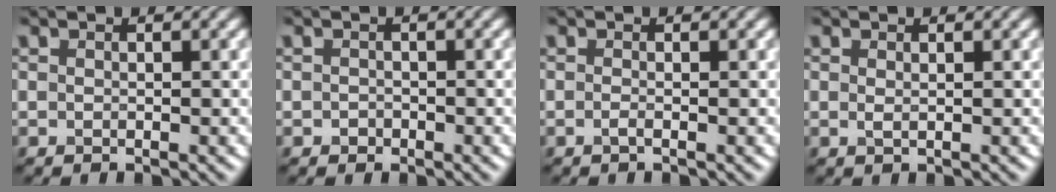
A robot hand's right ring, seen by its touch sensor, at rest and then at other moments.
{"total": 0.6, "force": [-0.4, 0.4, 0.1], "torque": [0.001, -0.003, -0.006]}
{"total": 0.6, "force": [-0.4, -0.1, 0.5], "torque": [-0.014, -0.001, -0.006]}
{"total": 0.5, "force": [0.1, 0.1, 0.5], "torque": [-0.013, -0.001, 0.005]}